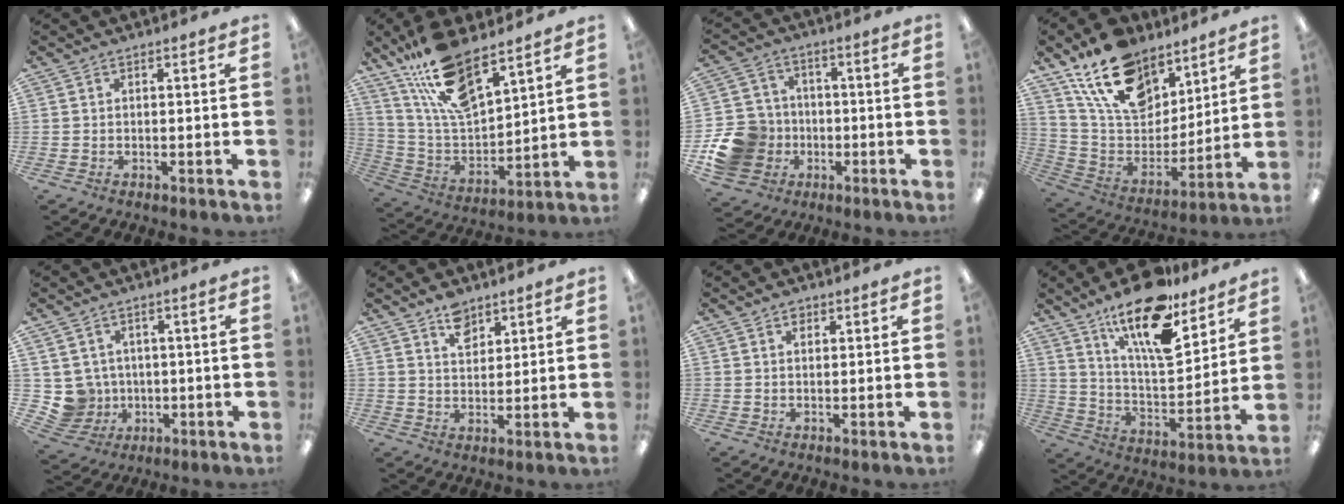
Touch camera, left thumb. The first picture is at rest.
{"total": 17.0, "force": [12.7, 6.0, 9.7], "torque": [-0.200, -0.061, 0.226]}
{"total": 14.5, "force": [-4.5, 12.6, 5.5], "torque": [-0.110, 0.036, -0.072]}
{"total": 19.1, "force": [13.2, 10.6, 8.9], "torque": [-0.176, -0.065, 0.245]}
{"total": 5.8, "force": [1.0, 5.7, 0.5], "torque": [-0.038, -0.006, 0.026]}
{"total": 6.4, "force": [4.6, 3.7, 2.6], "torque": [-0.034, -0.022, 0.080]}
{"total": 1.6, "force": [1.1, 1.0, 0.6], "torque": [-0.006, -0.002, 0.019]}
{"total": 19.3, "force": [13.8, 6.6, 11.8], "torque": [-0.204, -0.081, 0.232]}